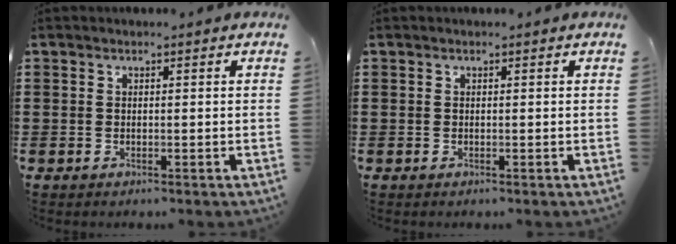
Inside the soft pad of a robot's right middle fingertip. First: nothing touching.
{"total": 0.0}